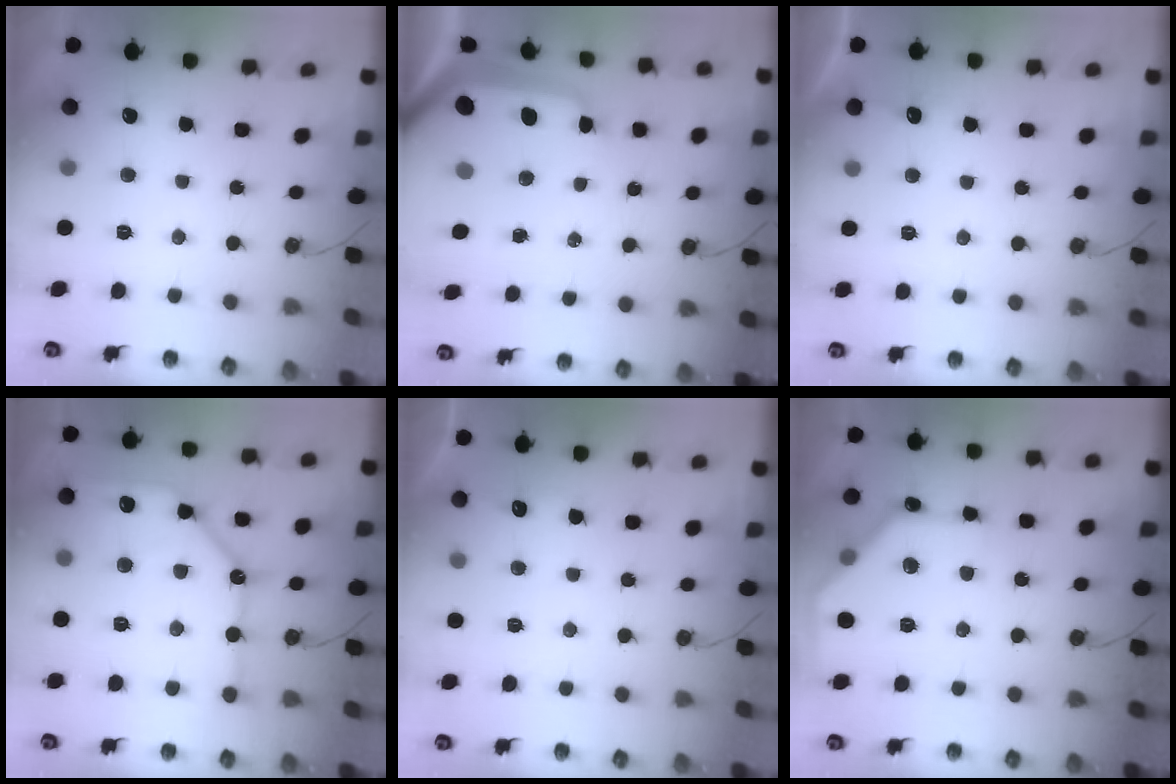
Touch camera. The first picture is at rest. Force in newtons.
{"total": 14.6, "press": 14.5, "slide": 1.5}
{"total": 2.7, "press": 2.7, "slide": 0.3}
{"total": 15.1, "press": 15.0, "slide": 1.7}
{"total": 3.9, "press": 3.9, "slide": 0.5}
{"total": 14.7, "press": 14.6, "slide": 0.4}